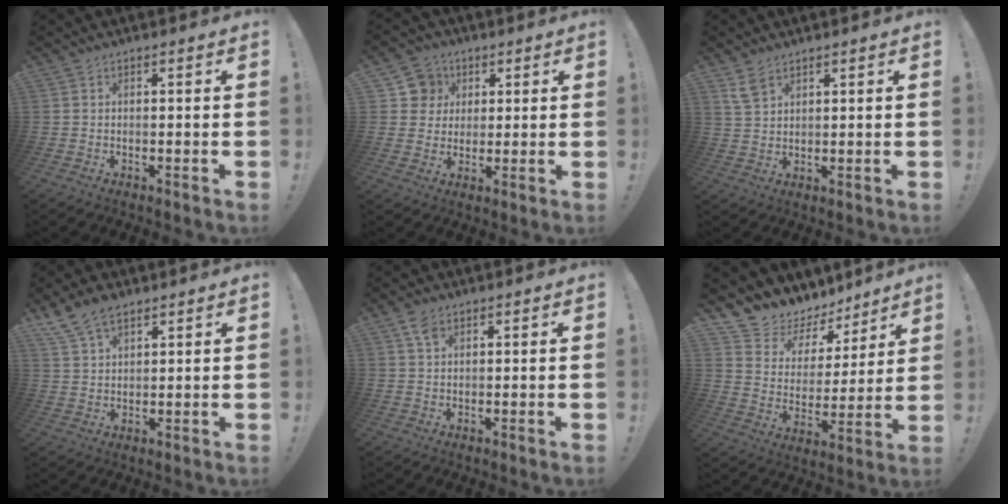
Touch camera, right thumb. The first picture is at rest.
{"total": 8.5, "force": [2.8, 7.9, 1.4], "torque": [-0.014, -0.016, 0.058]}
{"total": 5.2, "force": [3.5, 2.7, 2.7], "torque": [-0.044, -0.015, 0.067]}
{"total": 7.8, "force": [5.8, 3.7, 3.6], "torque": [-0.074, -0.023, 0.115]}
{"total": 3.6, "force": [2.1, 2.0, 2.1], "torque": [-0.029, -0.007, 0.036]}
{"total": 8.9, "force": [7.1, 5.3, 0.8], "torque": [-0.033, -0.066, 0.130]}